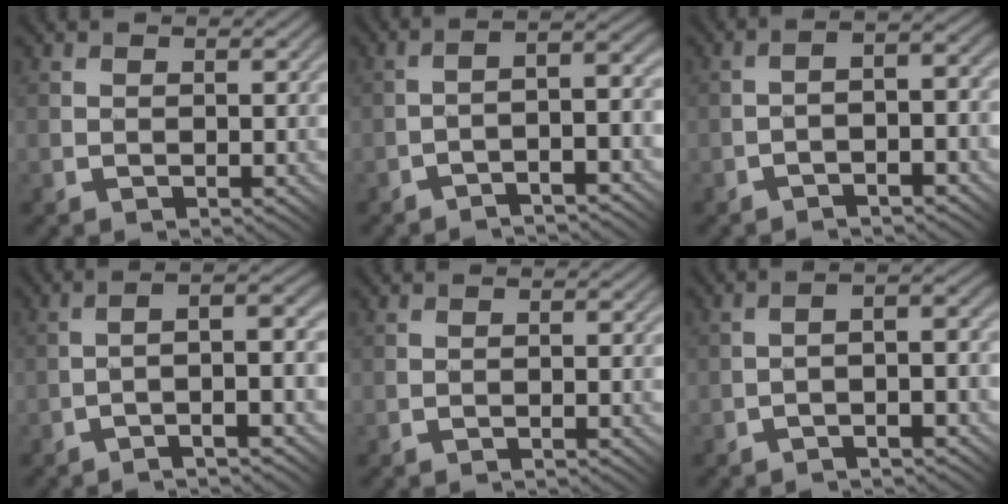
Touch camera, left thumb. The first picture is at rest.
{"total": 4.4, "force": [-2.1, 0.5, 3.8], "torque": [-0.053, 0.020, -0.044]}
{"total": 4.7, "force": [-1.7, 1.5, 4.2], "torque": [-0.064, 0.009, -0.029]}
{"total": 7.4, "force": [-2.2, 1.0, 7.0], "torque": [-0.098, 0.027, -0.040]}
{"total": 0.9, "force": [-0.6, -0.1, 0.8], "torque": [-0.009, 0.009, -0.009]}
{"total": 4.3, "force": [-1.6, 1.0, 3.9], "torque": [-0.059, 0.012, -0.030]}